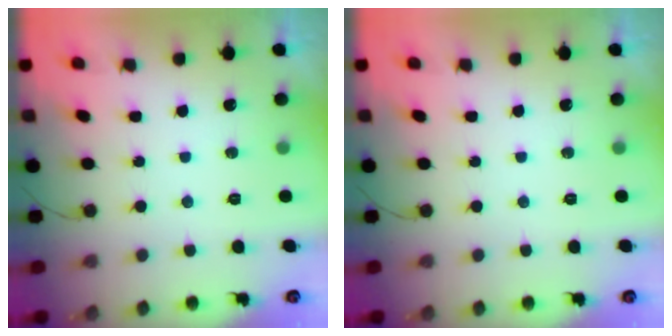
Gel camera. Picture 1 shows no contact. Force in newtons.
{"total": 0.0}